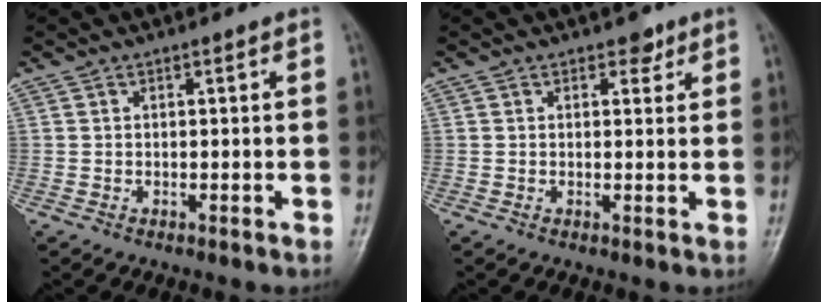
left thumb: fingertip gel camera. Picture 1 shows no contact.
{"total": 2.0, "force": [1.4, 1.3, 0.9], "torque": [0.004, -0.006, 0.015]}